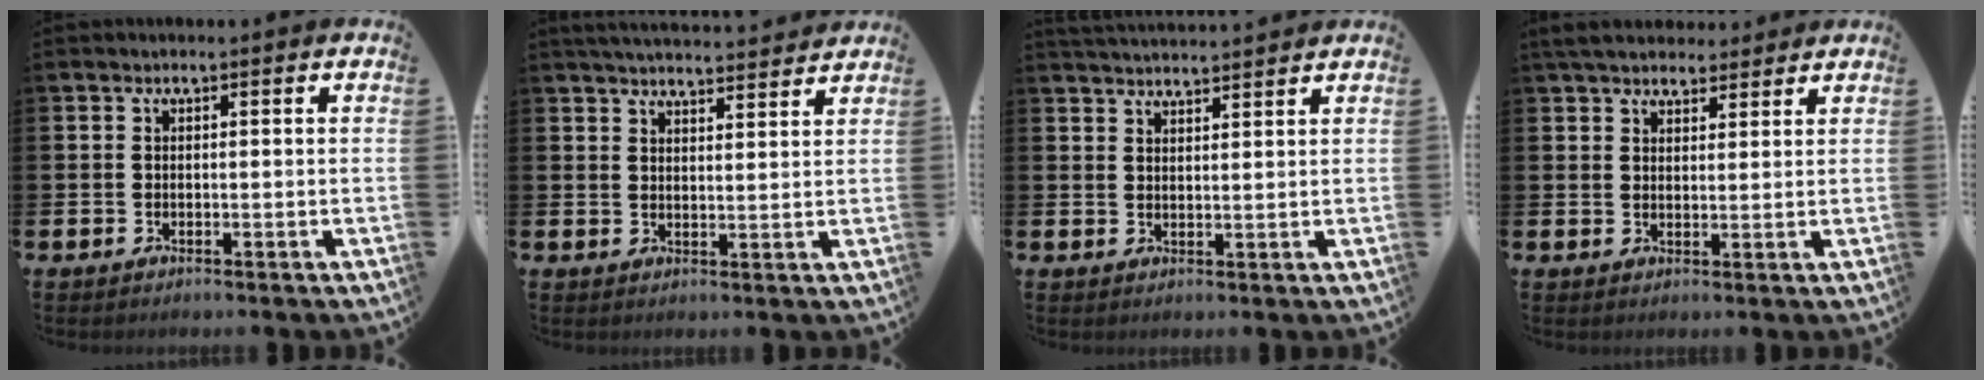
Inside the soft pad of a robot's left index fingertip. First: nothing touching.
{"total": 4.3, "force": [4.2, 0.0, 0.3], "torque": [-0.011, -0.028, 0.076]}
{"total": 3.3, "force": [3.3, 0.0, 0.2], "torque": [-0.006, -0.019, 0.059]}
{"total": 4.8, "force": [4.5, 1.6, 0.7], "torque": [-0.022, -0.014, 0.082]}